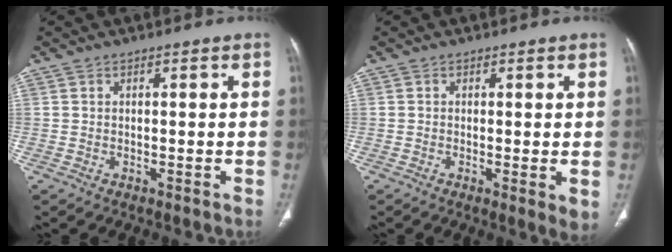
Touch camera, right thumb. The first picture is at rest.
{"total": 3.3, "force": [-0.3, 0.8, 3.2], "torque": [-0.051, -0.013, -0.010]}